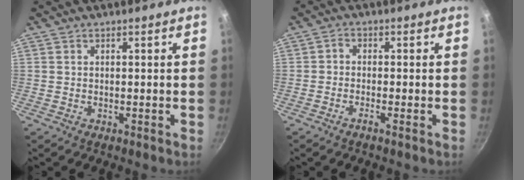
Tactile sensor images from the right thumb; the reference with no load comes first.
{"total": 1.8, "force": [-1.2, 0.5, 1.3], "torque": [-0.030, 0.014, -0.029]}